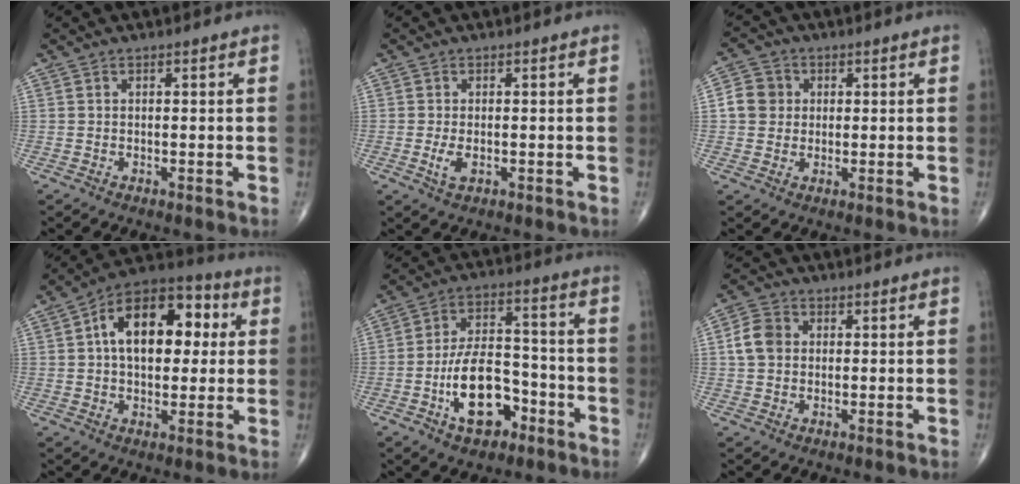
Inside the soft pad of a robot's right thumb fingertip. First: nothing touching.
{"total": 2.6, "force": [-0.6, 1.3, 2.1], "torque": [-0.047, -0.004, -0.010]}
{"total": 5.5, "force": [0.6, 5.1, 1.9], "torque": [-0.015, 0.007, 0.005]}
{"total": 17.8, "force": [3.4, 10.4, 14.0], "torque": [-0.182, 0.025, 0.044]}
{"total": 13.2, "force": [-5.5, 7.2, 9.6], "torque": [-0.145, 0.042, -0.092]}
{"total": 5.4, "force": [0.6, 4.4, 3.1], "torque": [-0.053, 0.009, 0.006]}